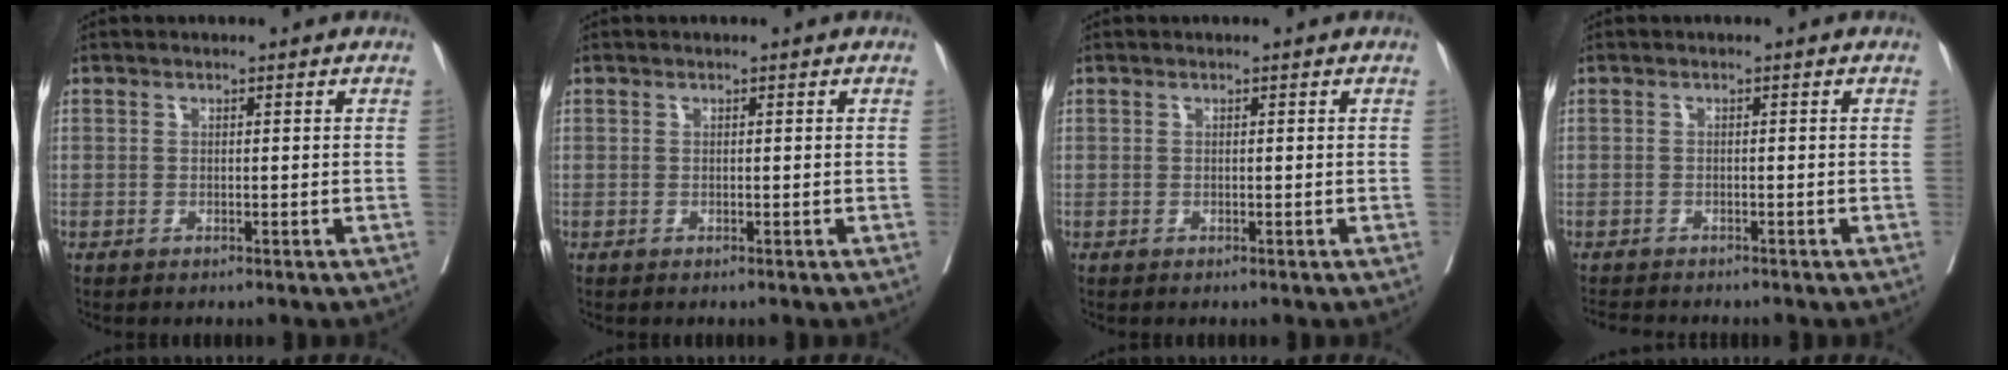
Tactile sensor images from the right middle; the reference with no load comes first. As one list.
[{"total": 0.0}, {"total": 0.0}, {"total": 3.9, "force": [-3.6, 0.5, 1.2], "torque": [-0.015, -0.009, -0.057]}]